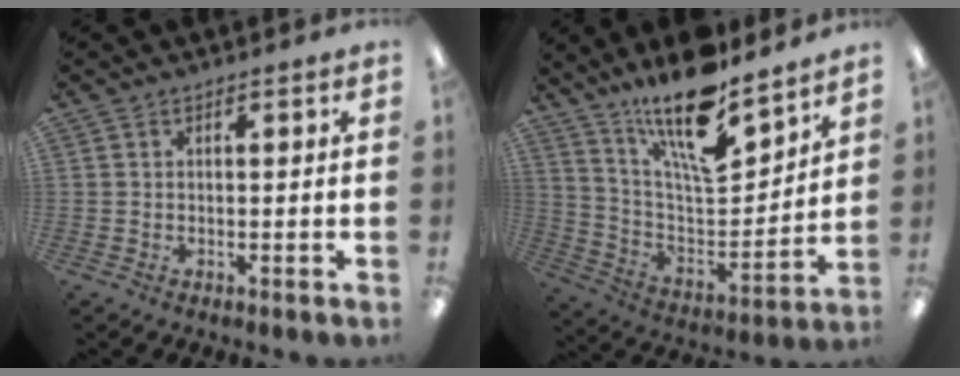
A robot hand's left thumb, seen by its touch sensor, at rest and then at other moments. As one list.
[{"total": 19.7, "force": [14.9, 5.6, 11.6], "torque": [-0.200, -0.104, 0.253]}]